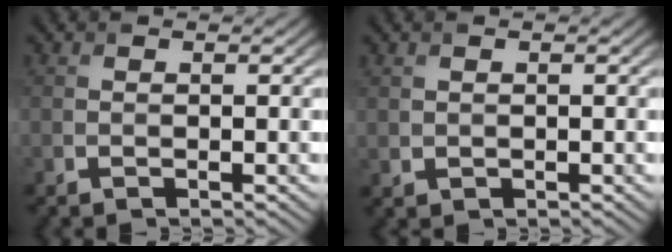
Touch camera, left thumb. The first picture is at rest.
{"total": 0.9, "force": [0.4, 0.7, 0.3], "torque": [-0.009, -0.003, 0.013]}